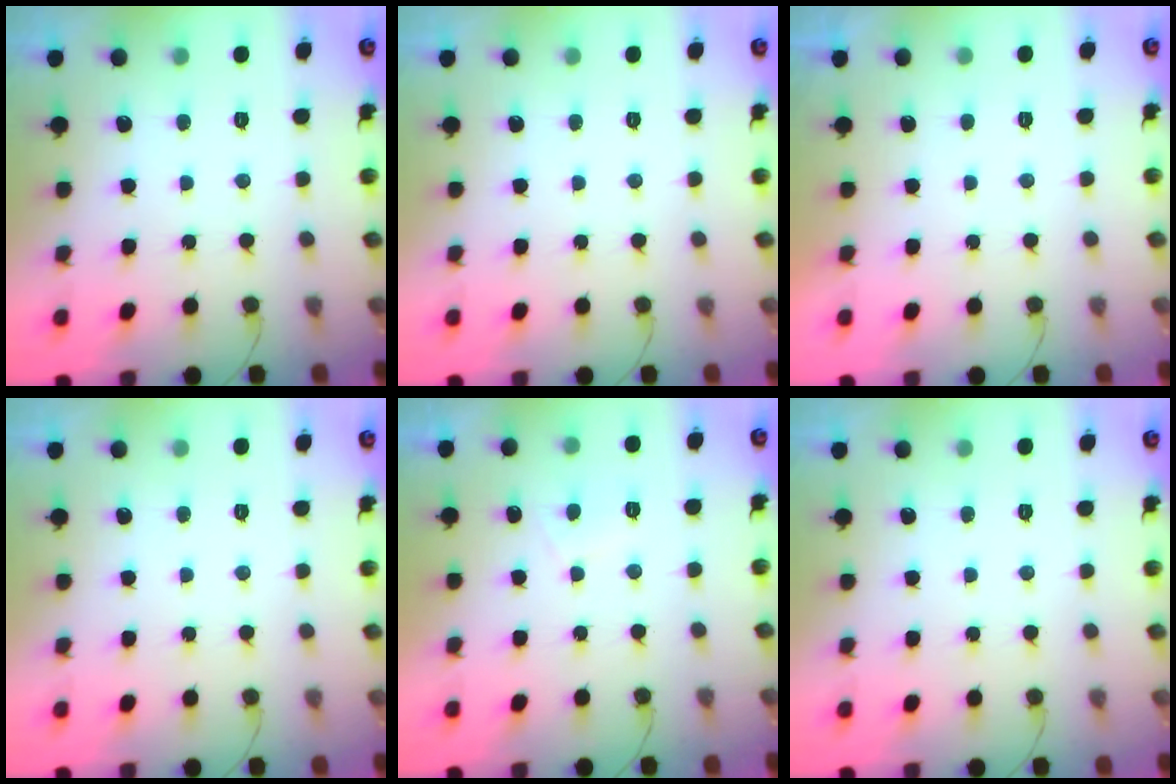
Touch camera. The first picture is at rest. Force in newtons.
{"total": 0.0}
{"total": 2.3, "press": 2.3, "slide": 0.4}
{"total": 0.0}
{"total": 2.6, "press": 2.5, "slide": 0.6}
{"total": 0.0}